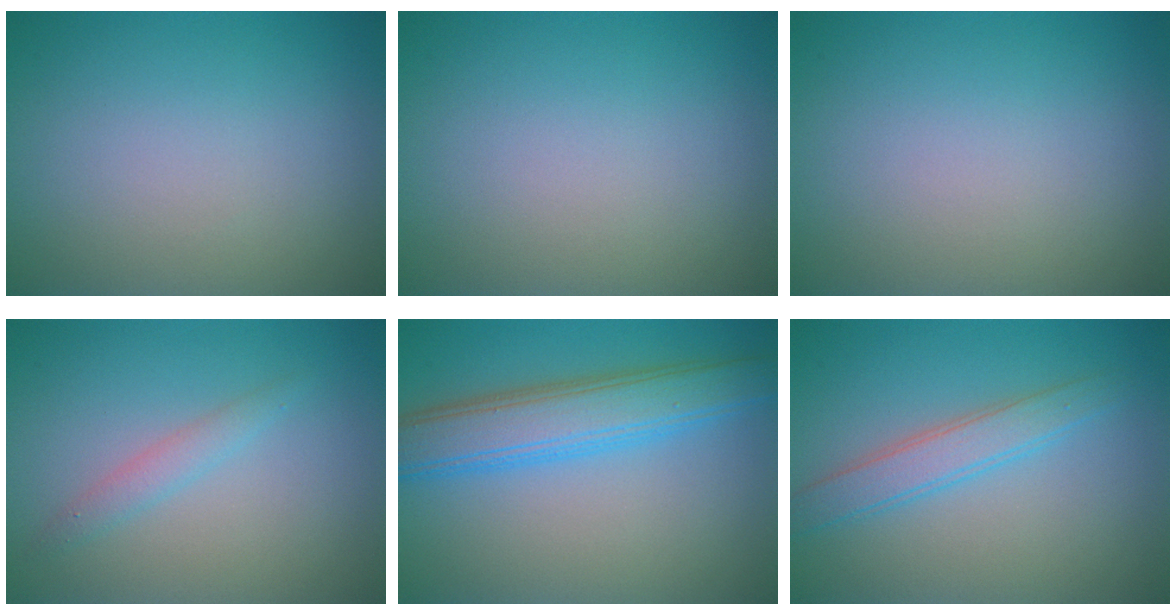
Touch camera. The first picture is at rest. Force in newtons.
{"total": 0.0}
{"total": 0.0}
{"total": 1.4, "press": 1.4, "slide": 0.1}
{"total": 6.0, "press": 6.0, "slide": 0.1}
{"total": 2.9, "press": 2.9, "slide": 0.1}